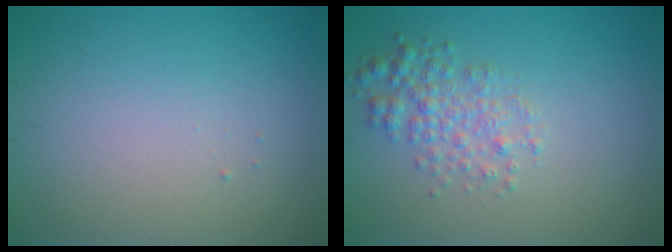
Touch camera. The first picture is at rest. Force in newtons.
{"total": 2.8, "press": 2.8, "slide": 0.1}